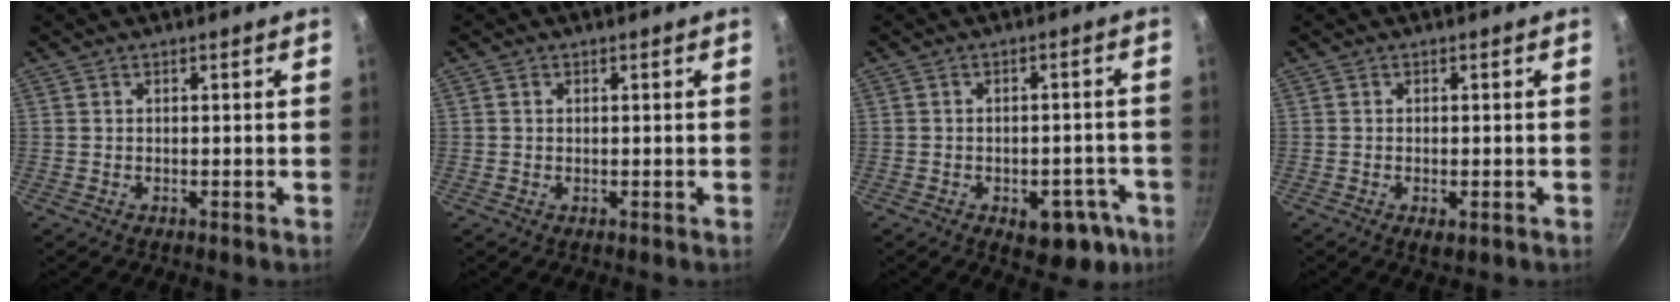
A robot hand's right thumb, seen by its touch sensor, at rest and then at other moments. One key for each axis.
{"total": 0.6, "fx": 0.2, "fy": 0.5, "fz": 0.2, "tx": -0.003, "ty": 0.002, "tz": 0.002}
{"total": 10.0, "fx": -4.7, "fy": 6.0, "fz": 6.6, "tx": -0.034, "ty": 0.028, "tz": -0.046}
{"total": 2.2, "fx": -0.8, "fy": 1.0, "fz": 1.8, "tx": -0.031, "ty": -0.006, "tz": -0.011}